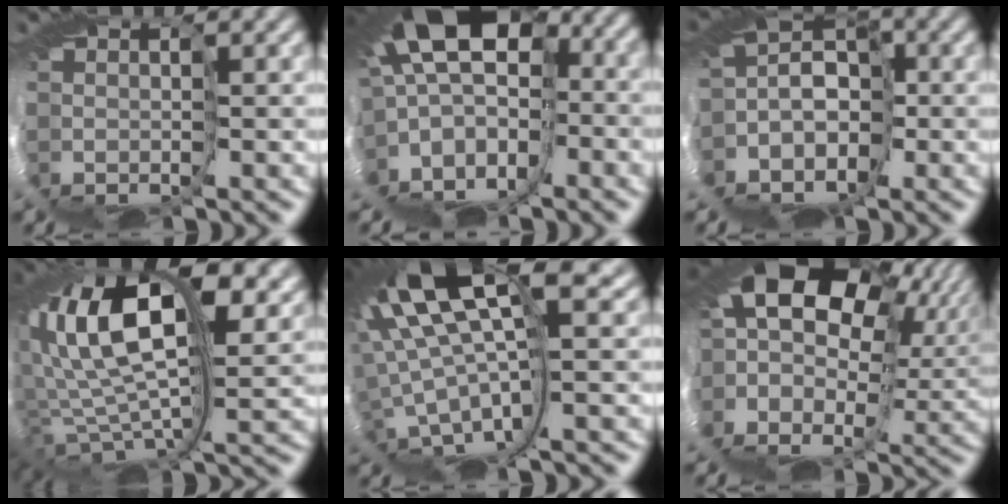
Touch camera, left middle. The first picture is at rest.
{"total": 10.2, "force": [-2.6, 4.5, 8.7], "torque": [-0.173, 0.006, -0.026]}
{"total": 4.7, "force": [-3.4, 2.9, 1.5], "torque": [-0.045, 0.017, -0.071]}
{"total": 13.2, "force": [5.8, 5.1, 10.7], "torque": [-0.255, 0.027, 0.110]}
{"total": 10.3, "force": [5.1, 1.2, 8.8], "torque": [-0.233, 0.011, 0.100]}
{"total": 12.4, "force": [2.7, 7.5, 9.4], "torque": [-0.198, -0.009, 0.052]}